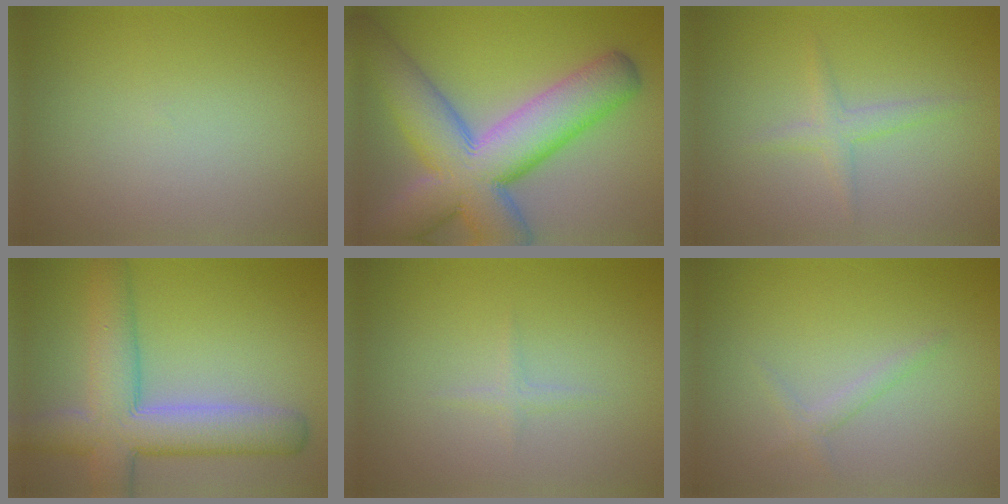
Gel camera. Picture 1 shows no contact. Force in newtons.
{"total": 13.0, "press": 13.0, "slide": 0.9}
{"total": 1.6, "press": 1.6, "slide": 0.0}
{"total": 8.4, "press": 8.4, "slide": 0.6}
{"total": 0.7, "press": 0.7, "slide": 0.1}
{"total": 1.1, "press": 1.1, "slide": 0.1}